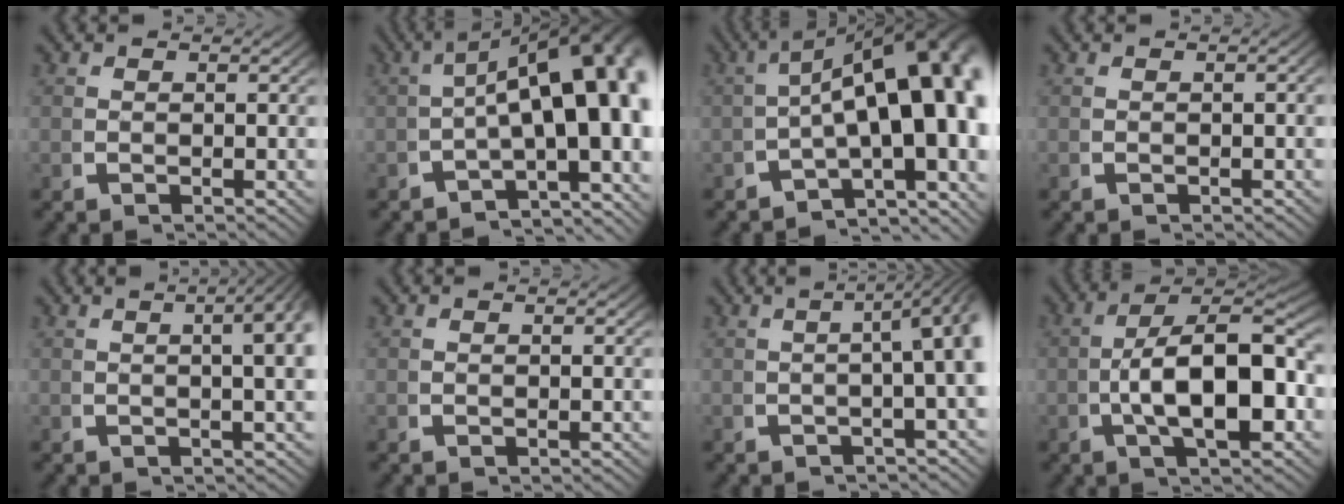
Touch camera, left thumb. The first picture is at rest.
{"total": 15.1, "force": [-1.1, 8.2, 12.6], "torque": [-0.155, -0.025, -0.016]}
{"total": 18.1, "force": [-1.6, 10.8, 14.5], "torque": [-0.182, -0.036, -0.021]}
{"total": 0.7, "force": [-0.3, 0.2, 0.5], "torque": [-0.006, 0.002, -0.005]}
{"total": 8.2, "force": [2.7, 4.0, 6.6], "torque": [-0.053, 0.041, 0.016]}
{"total": 0.0}
{"total": 7.4, "force": [0.5, 3.0, 6.7], "torque": [-0.076, 0.024, -0.001]}
{"total": 11.6, "force": [-0.4, 6.5, 9.6], "torque": [-0.157, -0.025, 0.000]}